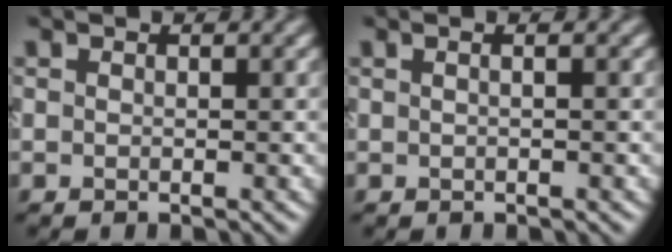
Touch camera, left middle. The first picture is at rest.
{"total": 0.8, "force": [0.2, 0.1, 0.8], "torque": [-0.014, -0.005, -0.003]}